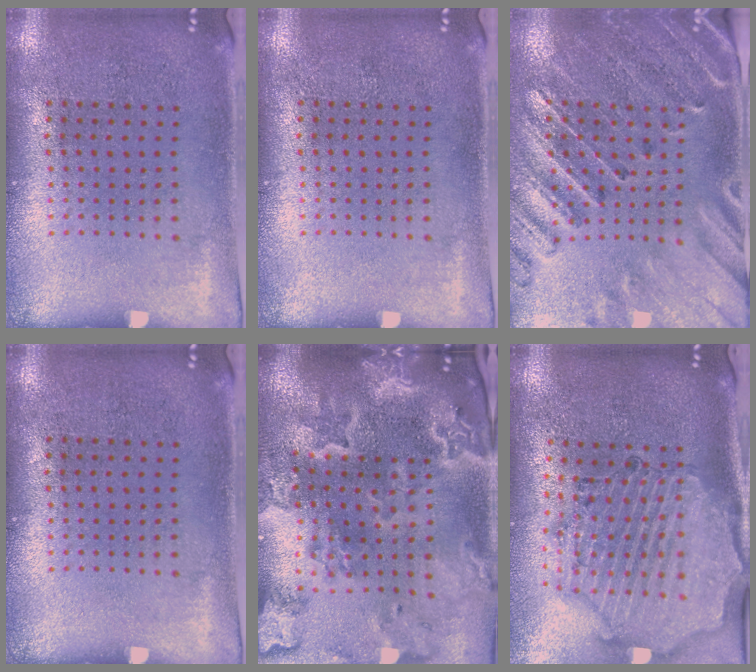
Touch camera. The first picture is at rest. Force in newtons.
{"total": 0.0}
{"total": 2.8, "press": 2.7, "slide": 0.8}
{"total": 0.0}
{"total": 4.7, "press": 3.8, "slide": 2.8}
{"total": 2.2, "press": 2.1, "slide": 0.6}